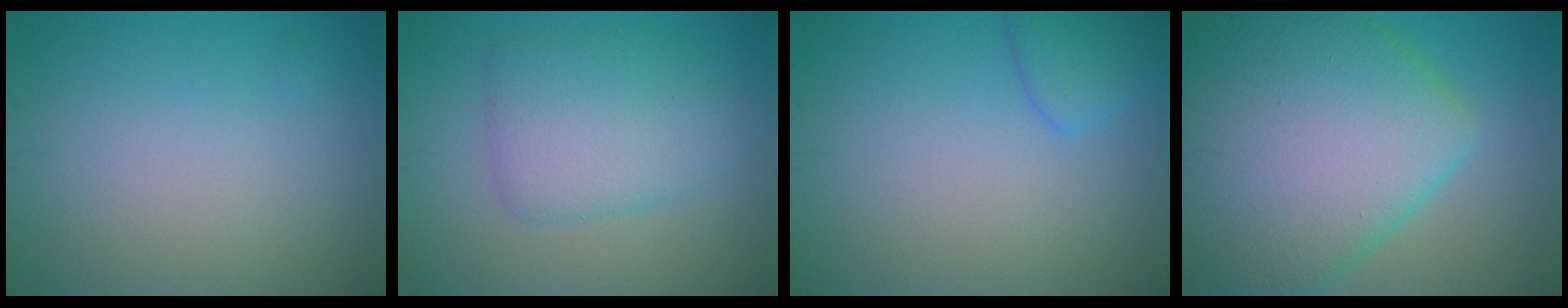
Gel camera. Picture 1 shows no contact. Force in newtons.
{"total": 4.5, "press": 4.5, "slide": 0.1}
{"total": 2.4, "press": 2.4, "slide": 0.2}
{"total": 13.6, "press": 13.6, "slide": 0.5}